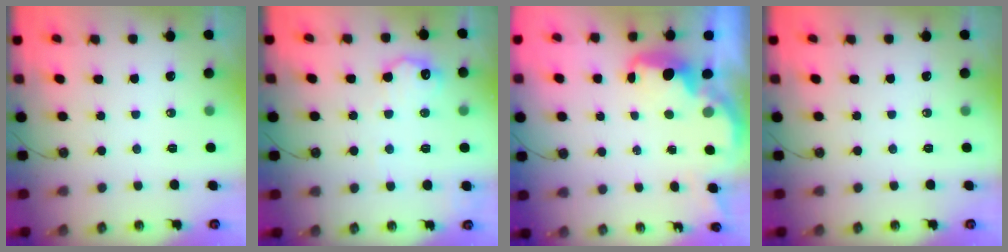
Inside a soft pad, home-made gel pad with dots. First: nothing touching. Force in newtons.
{"total": 10.8, "press": 10.8, "slide": 0.3}
{"total": 3.0, "press": 2.9, "slide": 0.6}
{"total": 0.0}